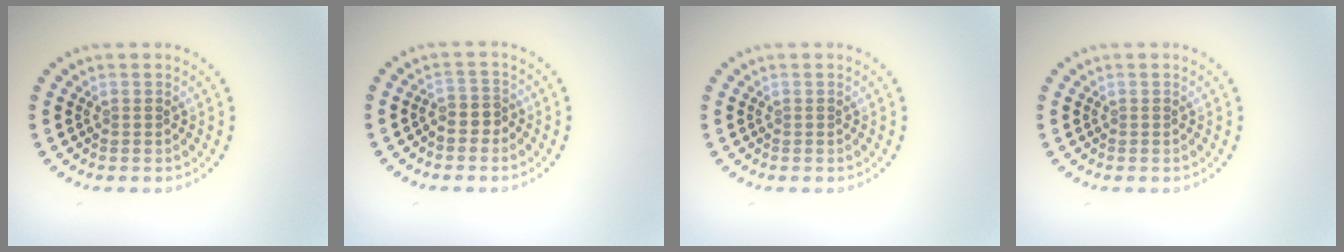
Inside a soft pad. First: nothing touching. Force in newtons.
{"total": 1.7, "press": 1.3, "slide": 1.1}
{"total": 0.0}
{"total": 0.0}